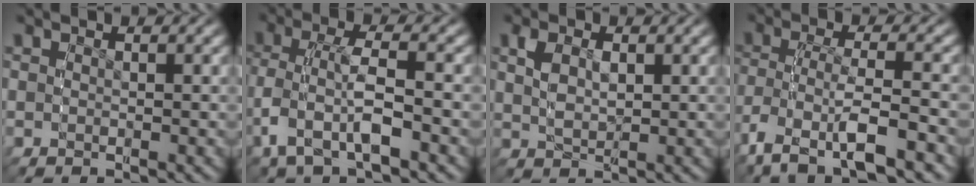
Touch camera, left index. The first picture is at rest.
{"total": 5.3, "force": [-1.4, 3.1, 4.1], "torque": [-0.096, -0.008, -0.019]}
{"total": 3.0, "force": [0.6, 2.0, 2.1], "torque": [-0.044, -0.005, 0.019]}
{"total": 5.9, "force": [-2.7, 2.9, 4.3], "torque": [-0.097, -0.022, -0.032]}